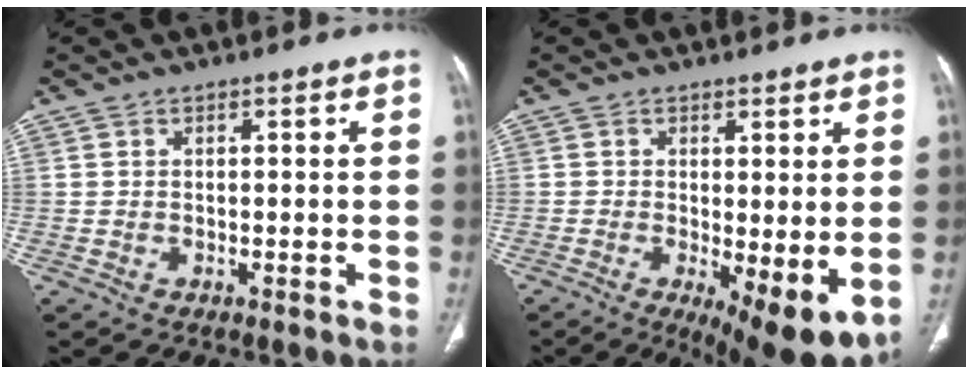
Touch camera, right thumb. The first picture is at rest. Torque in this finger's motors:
{"motor_torque": [-0.09, 0.40, -0.21, -0.04, 0.04]}